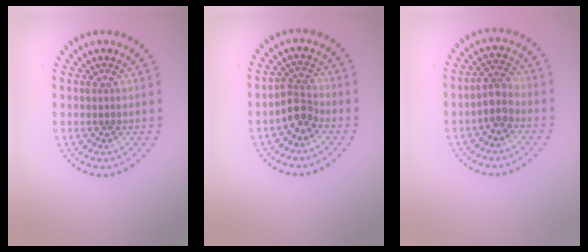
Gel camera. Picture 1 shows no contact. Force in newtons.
{"total": 2.3, "press": 1.8, "slide": 1.5}
{"total": 2.3, "press": 2.0, "slide": 1.2}